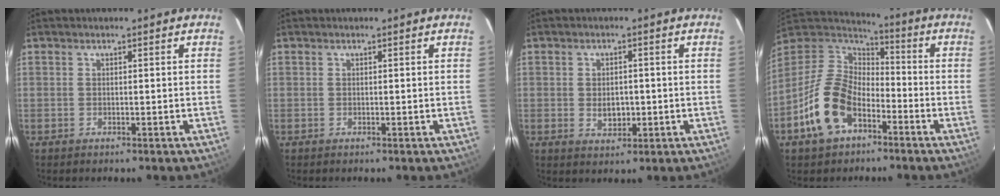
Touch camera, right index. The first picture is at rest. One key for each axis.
{"total": 0.0}
{"total": 3.9, "fx": -0.5, "fy": 2.8, "fz": 2.7, "tx": -0.046, "ty": -0.002, "tz": -0.003}
{"total": 15.3, "fx": -7.1, "fy": 9.6, "fz": 9.5, "tx": -0.205, "ty": 0.009, "tz": -0.130}